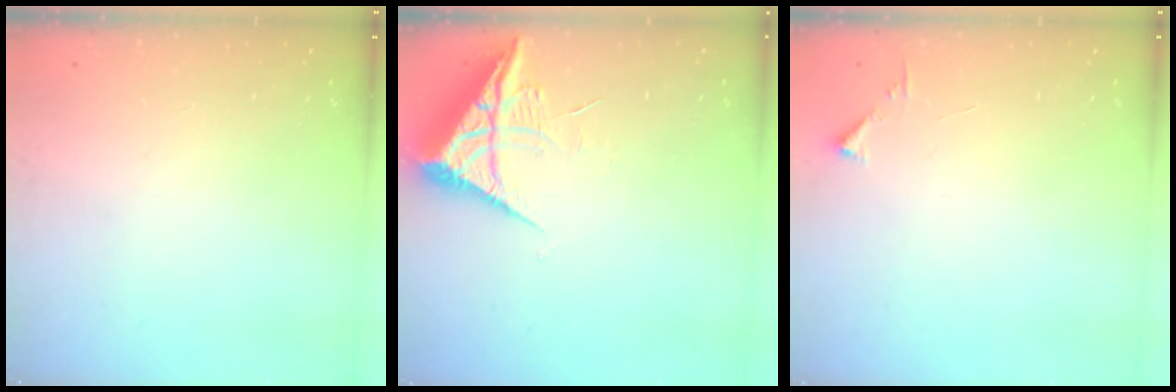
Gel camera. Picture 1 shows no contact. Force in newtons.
{"total": 7.6, "press": 7.6, "slide": 0.5}
{"total": 3.1, "press": 3.1, "slide": 0.4}